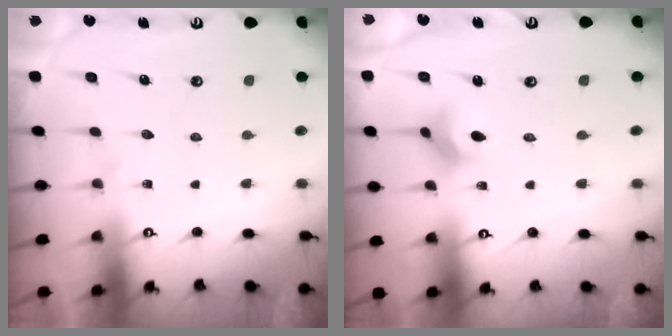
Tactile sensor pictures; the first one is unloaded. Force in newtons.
{"total": 4.1, "press": 4.0, "slide": 0.8}